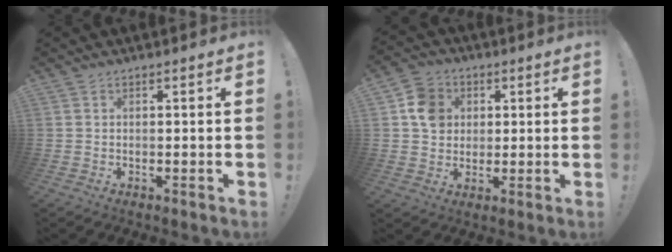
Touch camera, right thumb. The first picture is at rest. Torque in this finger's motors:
{"motor_torque": [0.04, 0.06, 0.48, 0.28, 0.01]}